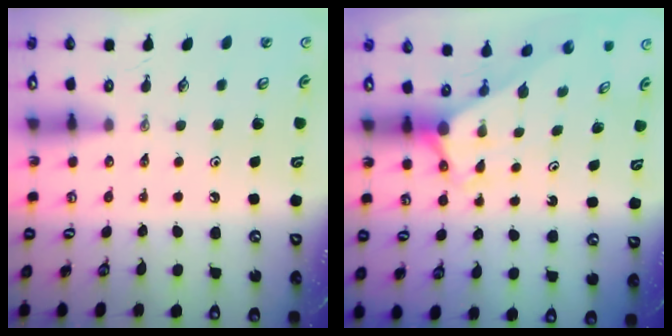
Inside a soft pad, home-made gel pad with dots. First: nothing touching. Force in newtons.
{"total": 2.9, "press": 2.9, "slide": 0.0}